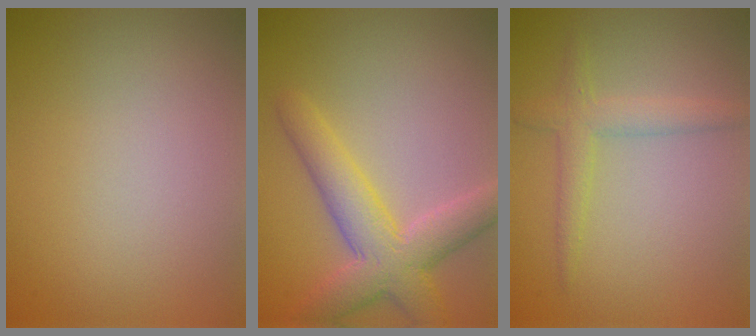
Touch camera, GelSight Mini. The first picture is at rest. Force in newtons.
{"total": 5.8, "press": 5.8, "slide": 0.3}
{"total": 2.0, "press": 2.0, "slide": 0.1}